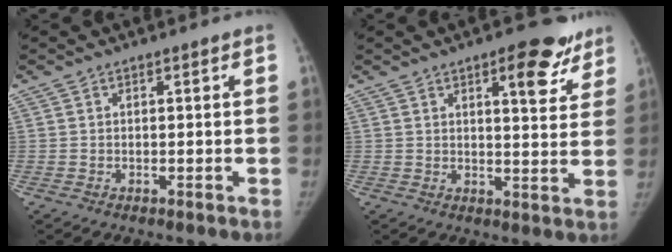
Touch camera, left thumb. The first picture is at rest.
{"total": 9.8, "force": [5.8, 3.6, 7.0], "torque": [-0.060, -0.029, 0.073]}